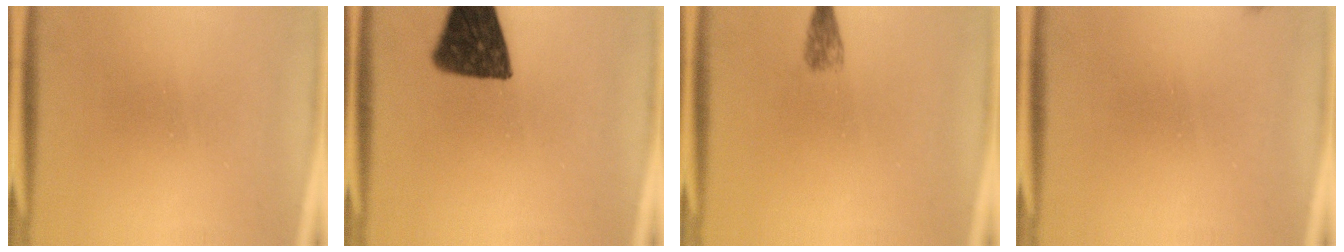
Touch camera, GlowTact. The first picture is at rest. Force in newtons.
{"total": 12.5}
{"total": 1.4}
{"total": 0.9}